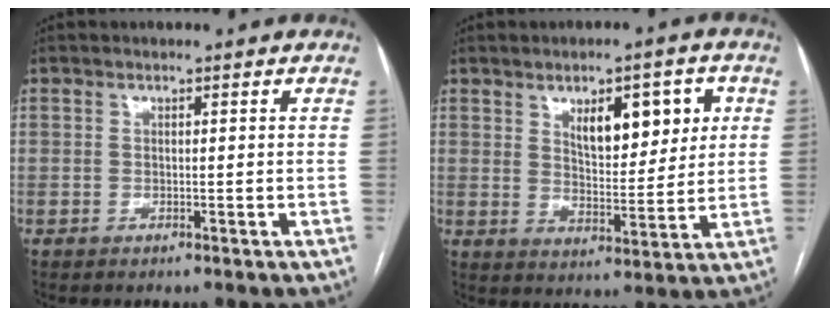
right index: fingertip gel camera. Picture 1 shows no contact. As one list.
[{"total": 9.6, "force": [3.8, 3.8, 8.0], "torque": [-0.113, 0.004, 0.063]}]